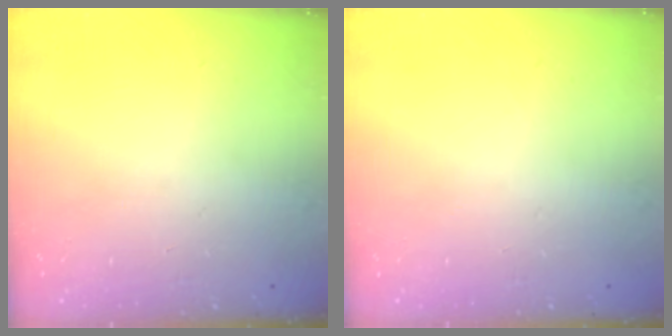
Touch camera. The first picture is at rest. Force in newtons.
{"total": 0.0}